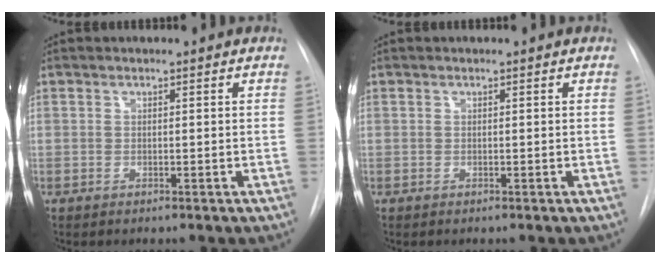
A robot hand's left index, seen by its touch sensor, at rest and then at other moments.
{"total": 0.0}